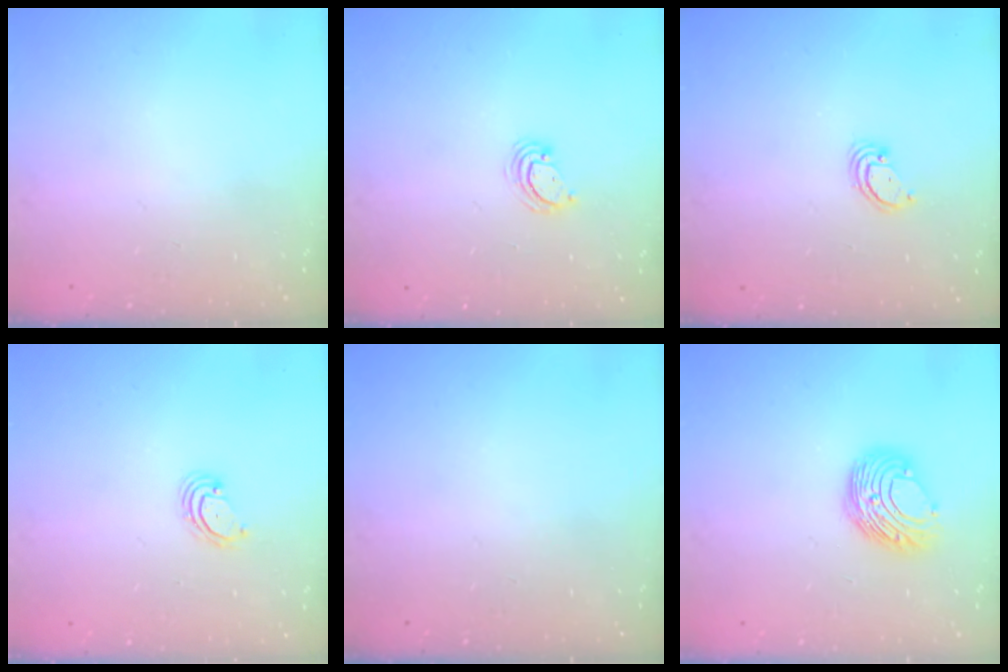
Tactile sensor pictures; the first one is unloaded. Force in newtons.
{"total": 4.3, "press": 4.3, "slide": 0.4}
{"total": 2.5, "press": 2.5, "slide": 0.2}
{"total": 3.1, "press": 3.1, "slide": 0.4}
{"total": 0.0}
{"total": 9.1, "press": 9.1, "slide": 0.4}